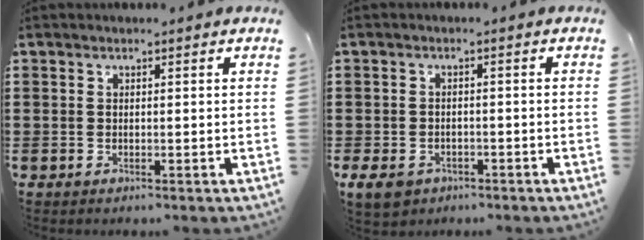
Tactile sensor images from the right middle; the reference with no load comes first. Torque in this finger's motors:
{"motor_torque": [0.92, -0.42, 0.24, 0.08]}